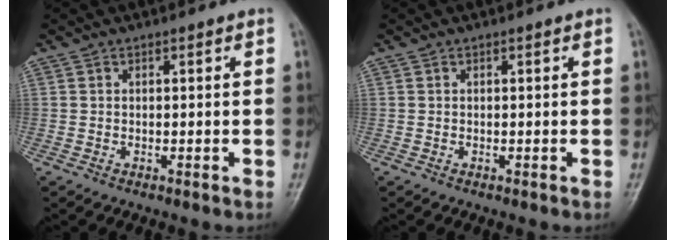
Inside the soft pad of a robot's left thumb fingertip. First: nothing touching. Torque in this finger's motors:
{"motor_torque": [0.00, 0.00, 0.04, -0.07, 0.00]}